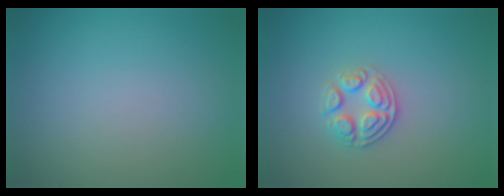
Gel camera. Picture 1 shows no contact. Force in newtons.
{"total": 2.7, "press": 2.5, "slide": 0.9}